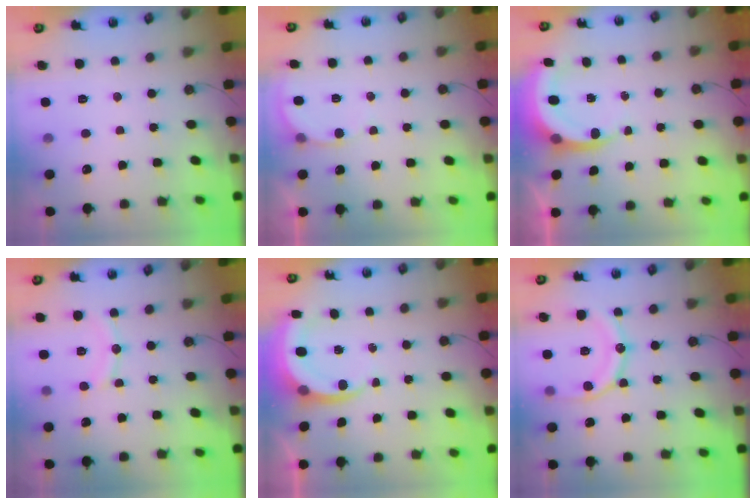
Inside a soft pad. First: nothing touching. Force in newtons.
{"total": 3.8, "press": 3.8, "slide": 0.4}
{"total": 4.6, "press": 4.6, "slide": 0.1}
{"total": 9.6, "press": 9.5, "slide": 1.0}
{"total": 5.7, "press": 5.6, "slide": 0.7}
{"total": 14.5, "press": 14.4, "slide": 1.5}